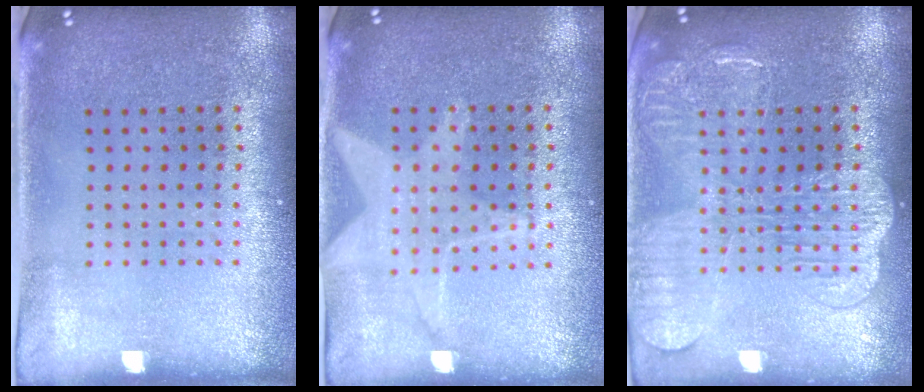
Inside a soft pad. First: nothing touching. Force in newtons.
{"total": 1.2, "press": 1.2, "slide": 0.3}
{"total": 3.9, "press": 3.8, "slide": 0.5}